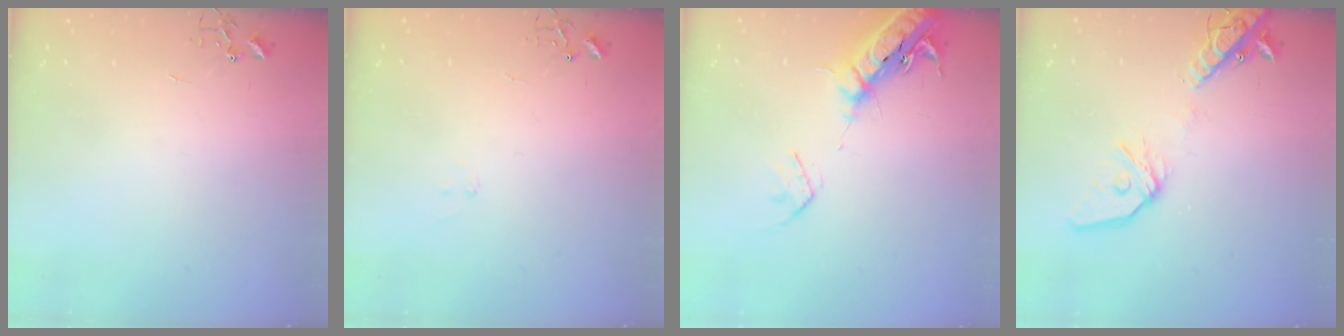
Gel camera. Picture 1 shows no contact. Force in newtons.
{"total": 7.0, "press": 7.0, "slide": 0.7}
{"total": 18.4, "press": 17.9, "slide": 4.4}
{"total": 15.2, "press": 14.9, "slide": 3.0}